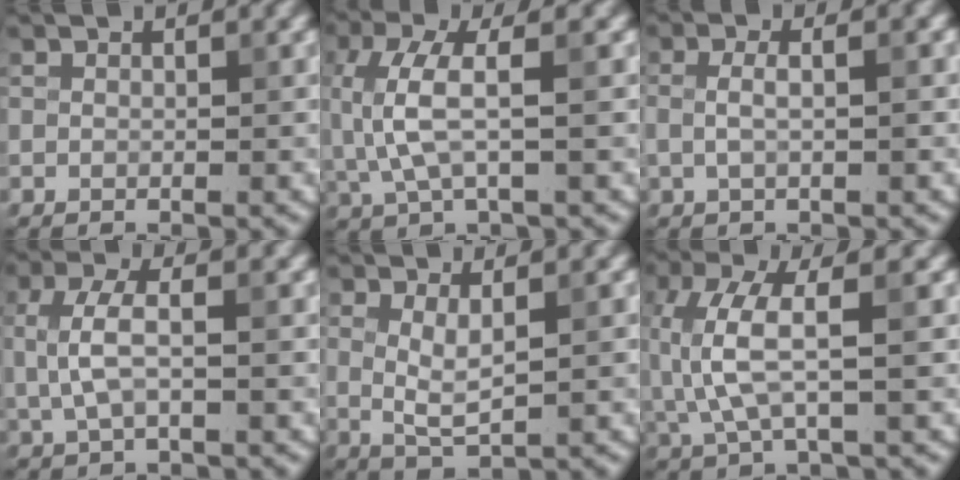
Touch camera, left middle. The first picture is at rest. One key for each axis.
{"total": 4.9, "fx": 0.3, "fy": 1.5, "fz": 4.6, "tx": -0.114, "ty": 0.003, "tz": 0.005}
{"total": 2.1, "fx": 0.2, "fy": 0.7, "fz": 2.0, "tx": -0.035, "ty": -0.003, "tz": -0.002}
{"total": 3.7, "fx": 0.1, "fy": 1.5, "fz": 3.4, "tx": -0.077, "ty": 0.006, "tz": 0.001}
{"total": 2.6, "fx": 0.5, "fy": 0.6, "fz": 2.5, "tx": -0.050, "ty": -0.007, "tz": 0.013}
{"total": 5.4, "fx": 0.1, "fy": 1.4, "fz": 5.2, "tx": -0.128, "ty": 0.007, "tz": 0.003}